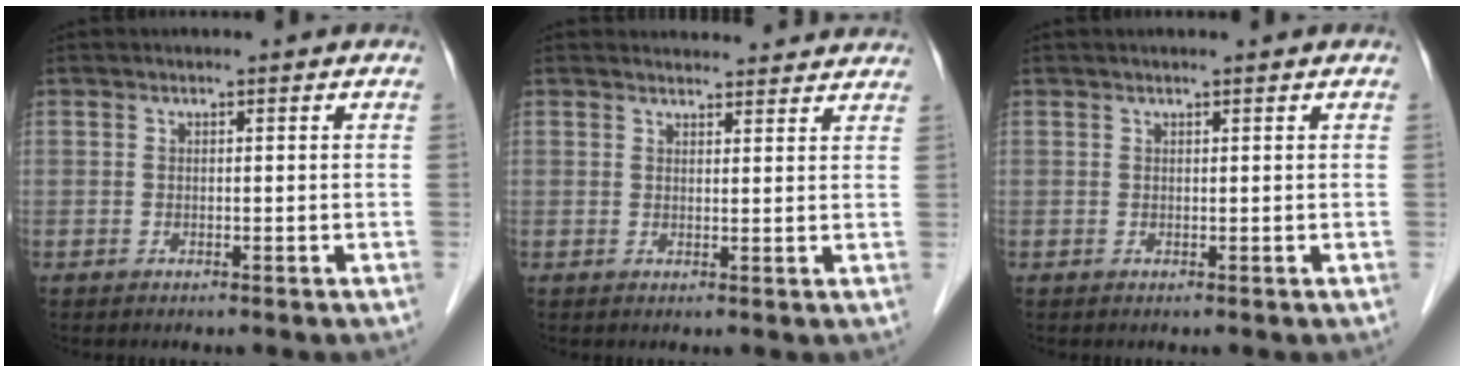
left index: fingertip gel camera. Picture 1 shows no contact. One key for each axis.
{"total": 8.1, "fx": 7.9, "fy": 1.5, "fz": 1.2, "tx": 0.000, "ty": 0.012, "tz": 0.075}
{"total": 0.8, "fx": 0.6, "fy": -0.2, "fz": 0.5, "tx": -0.010, "ty": 0.005, "tz": 0.016}